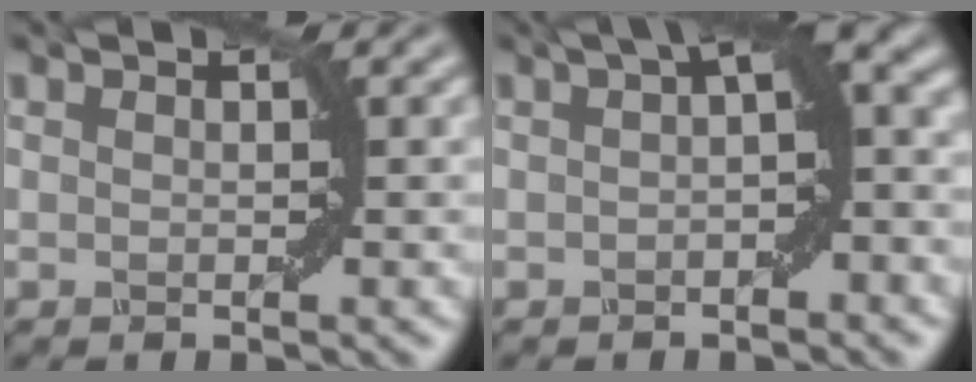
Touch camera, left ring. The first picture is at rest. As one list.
[{"total": 4.8, "force": [0.7, 1.3, 4.6], "torque": [-0.051, 0.023, 0.008]}]